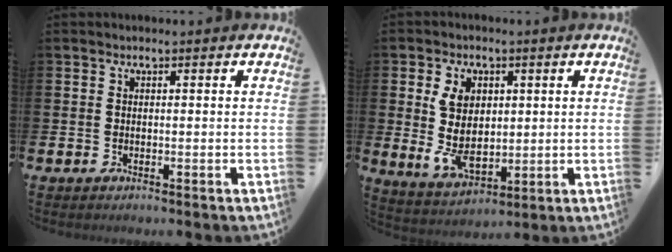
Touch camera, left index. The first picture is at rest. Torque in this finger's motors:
{"motor_torque": [1.73, -0.13, 1.05, 0.21]}